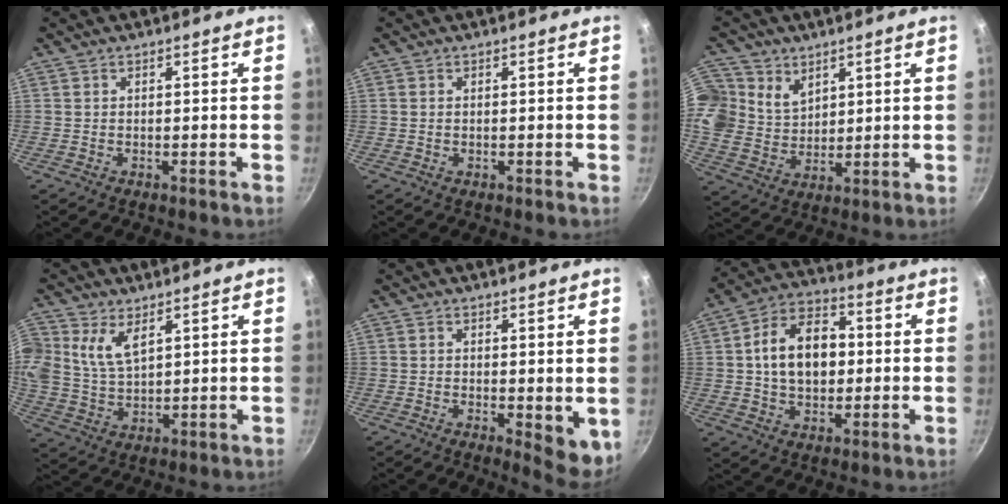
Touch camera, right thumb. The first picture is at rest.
{"total": 0.0}
{"total": 13.3, "force": [6.0, 10.7, 5.1], "torque": [-0.105, -0.009, 0.121]}
{"total": 8.0, "force": [3.7, 4.9, 5.2], "torque": [-0.099, -0.018, 0.072]}
{"total": 5.9, "force": [-0.1, 2.5, 5.3], "torque": [-0.063, -0.009, 0.003]}
{"total": 13.9, "force": [1.0, 9.6, 10.0], "torque": [-0.134, 0.023, 0.005]}